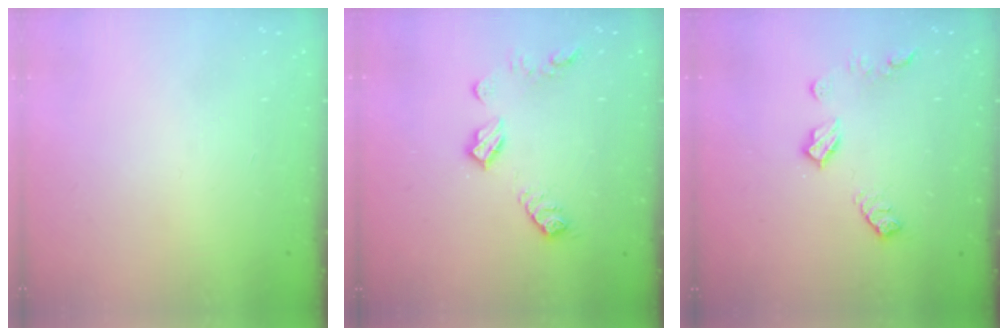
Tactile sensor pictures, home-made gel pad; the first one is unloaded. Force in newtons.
{"total": 9.7, "press": 9.7, "slide": 0.2}
{"total": 8.8, "press": 8.8, "slide": 0.3}